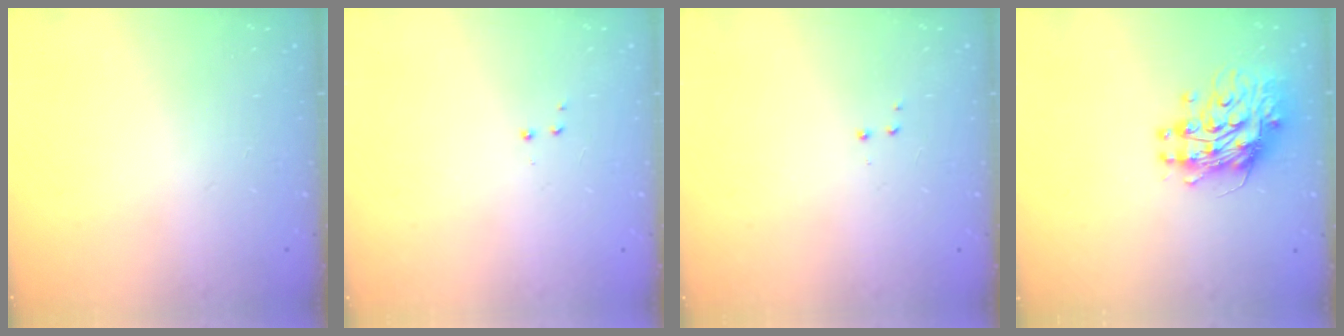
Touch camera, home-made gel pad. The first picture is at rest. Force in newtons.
{"total": 3.0, "press": 2.9, "slide": 0.7}
{"total": 3.0, "press": 2.9, "slide": 0.7}
{"total": 14.5, "press": 14.4, "slide": 1.2}